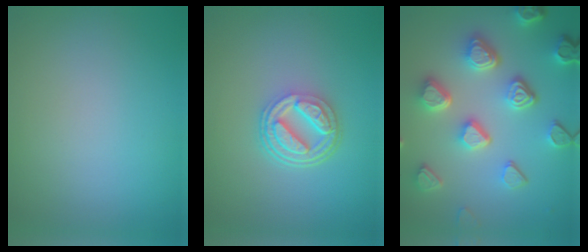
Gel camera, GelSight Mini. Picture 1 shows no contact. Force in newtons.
{"total": 5.2, "press": 3.8, "slide": 3.6}
{"total": 6.8, "press": 5.4, "slide": 4.2}